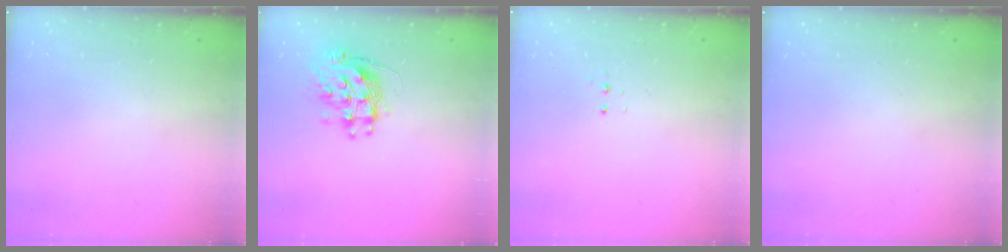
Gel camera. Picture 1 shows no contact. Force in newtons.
{"total": 10.7, "press": 10.6, "slide": 1.2}
{"total": 3.3, "press": 3.2, "slide": 0.6}
{"total": 0.0}